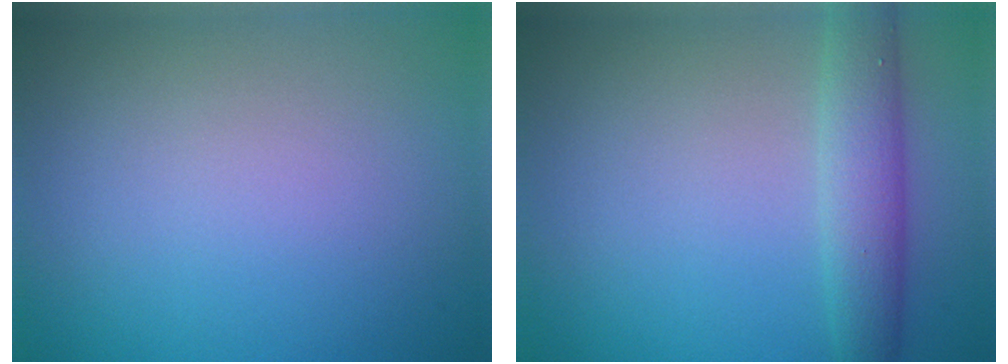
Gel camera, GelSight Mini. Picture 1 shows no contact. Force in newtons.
{"total": 3.8, "press": 3.8, "slide": 0.1}